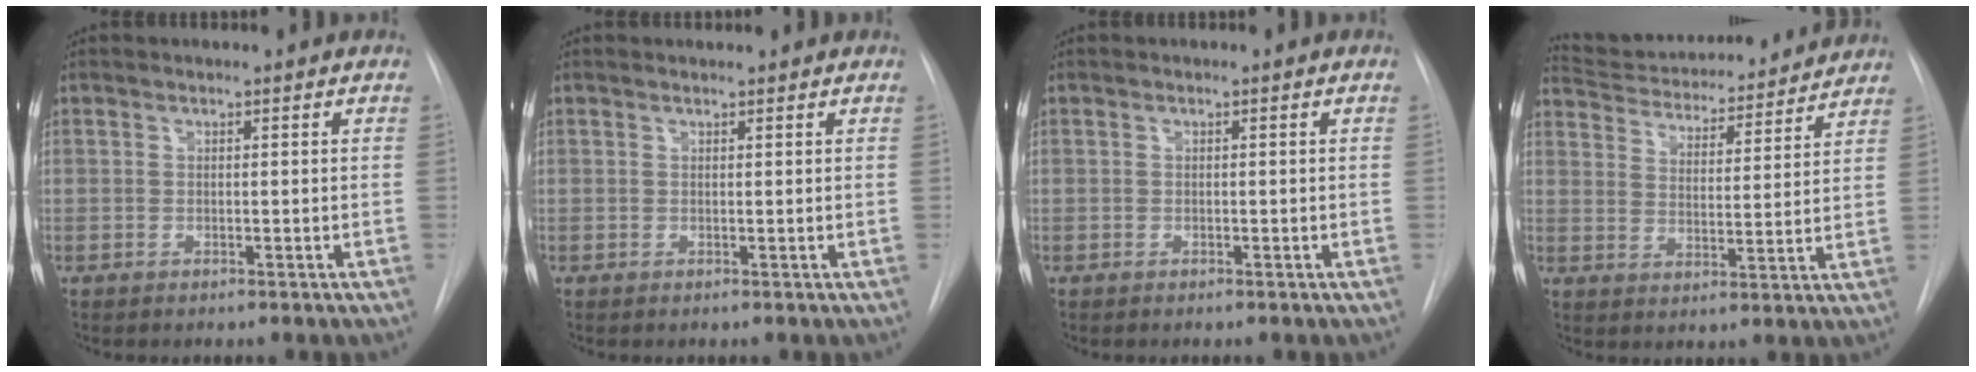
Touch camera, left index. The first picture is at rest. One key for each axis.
{"total": 1.4, "fx": 1.4, "fy": 0.1, "fz": 0.2, "tx": -0.009, "ty": 0.012, "tz": 0.021}
{"total": 0.0}
{"total": 19.6, "fx": 18.4, "fy": 4.1, "fz": 5.4, "tx": -0.086, "ty": 0.012, "tz": 0.256}